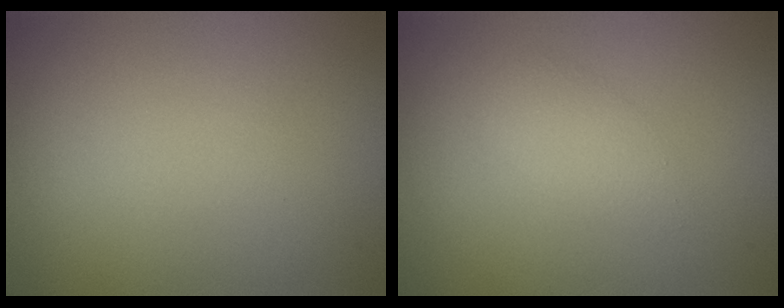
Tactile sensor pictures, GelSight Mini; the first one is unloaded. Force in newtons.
{"total": 1.6, "press": 1.6, "slide": 0.1}